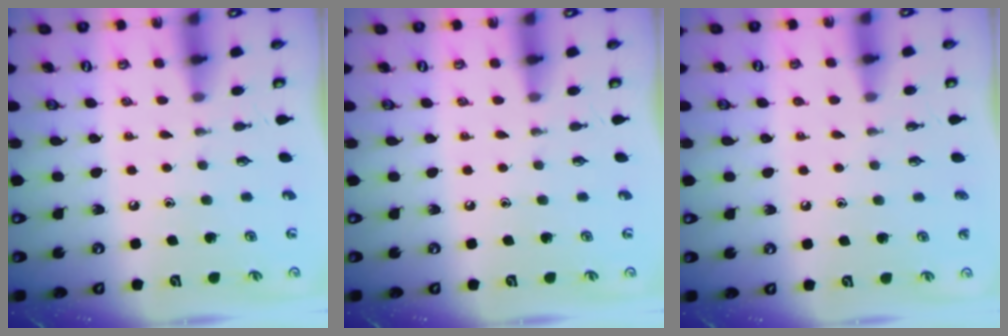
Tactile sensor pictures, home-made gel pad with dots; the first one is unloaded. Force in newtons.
{"total": 0.0}
{"total": 1.1, "press": 1.1, "slide": 0.3}